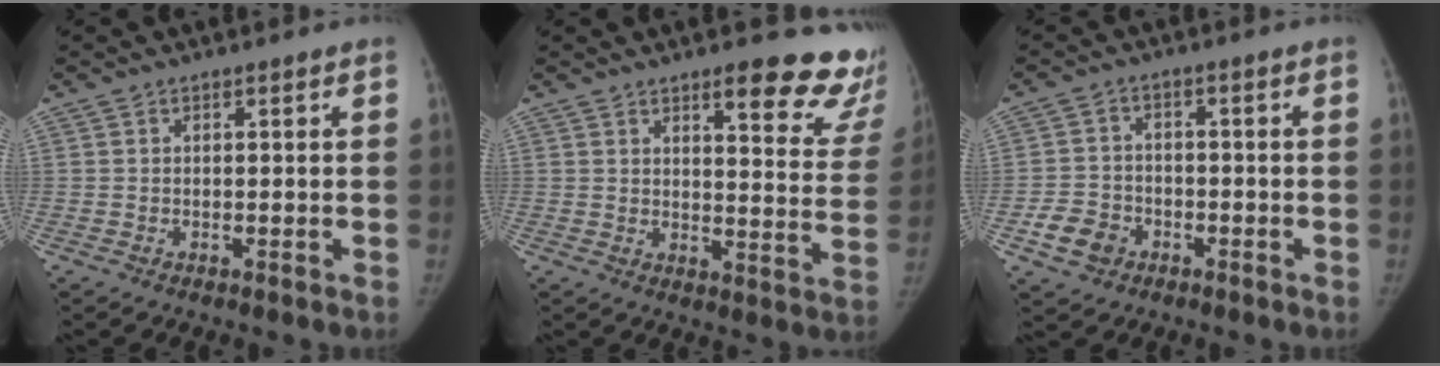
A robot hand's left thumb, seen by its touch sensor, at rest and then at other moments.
{"total": 17.3, "force": [12.9, 4.6, 10.6], "torque": [-0.088, -0.085, 0.144]}
{"total": 6.2, "force": [-2.9, 4.9, 2.4], "torque": [-0.031, 0.018, -0.050]}